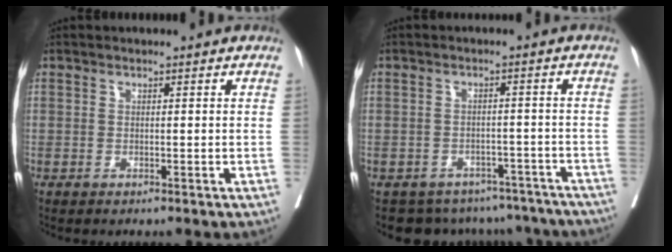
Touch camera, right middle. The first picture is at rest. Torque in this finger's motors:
{"motor_torque": [0.89, -1.25, 0.11, 0.03]}